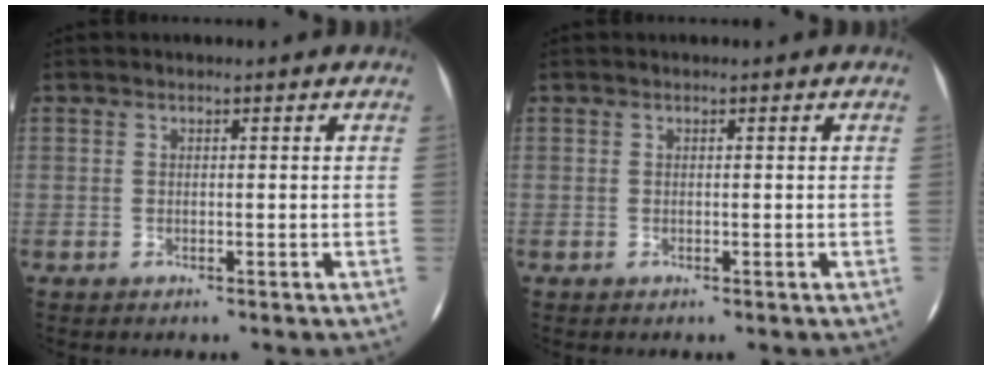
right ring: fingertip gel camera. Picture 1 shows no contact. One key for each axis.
{"total": 0.0}